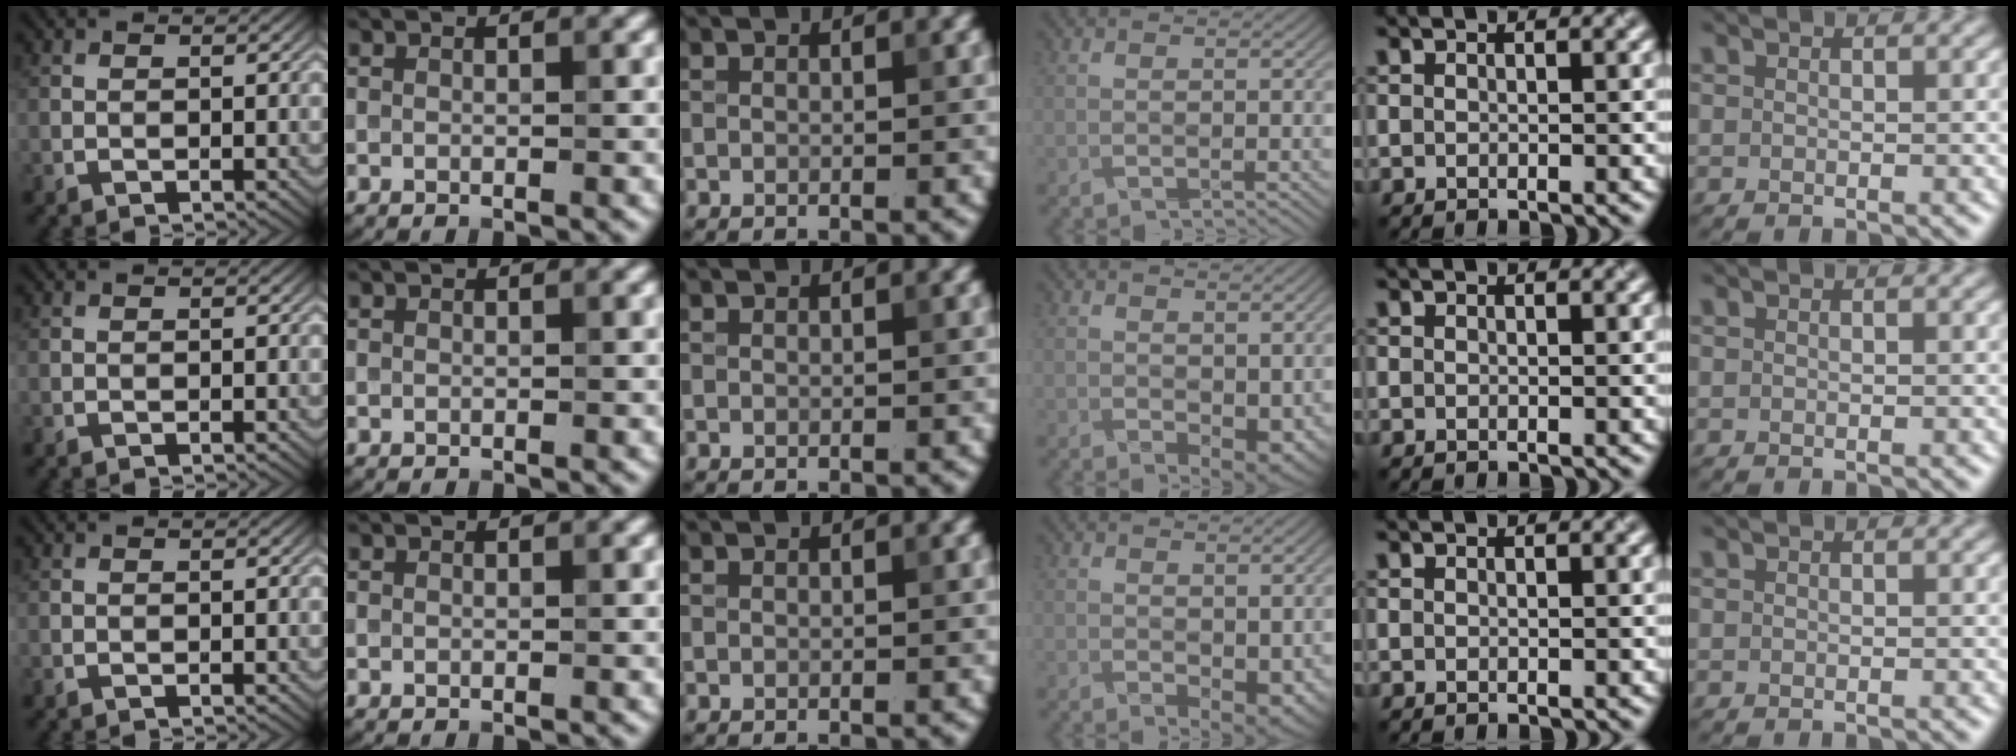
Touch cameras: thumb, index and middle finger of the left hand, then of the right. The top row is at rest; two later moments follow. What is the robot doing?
{"motion": "fold", "object": "plastic wrap"}